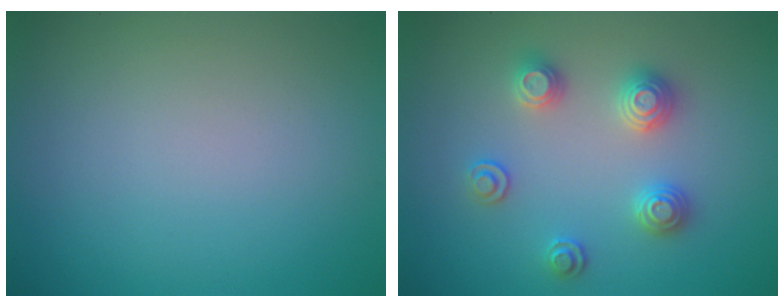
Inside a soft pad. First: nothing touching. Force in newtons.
{"total": 2.9, "press": 2.8, "slide": 0.8}